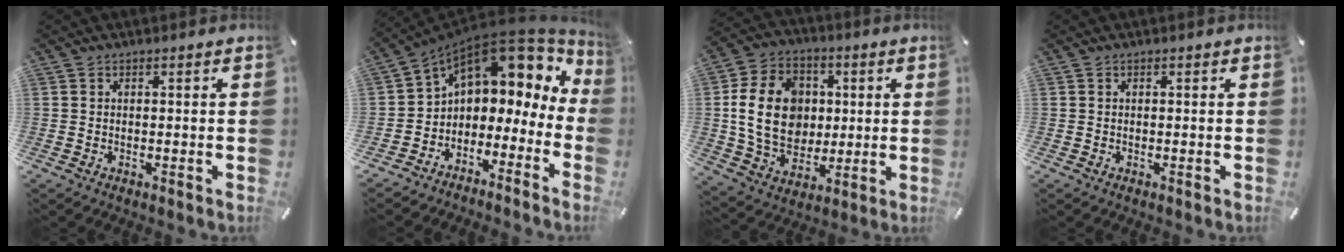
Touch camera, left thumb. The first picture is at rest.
{"total": 8.2, "force": [3.9, 6.0, 4.1], "torque": [-0.068, -0.047, 0.061]}
{"total": 17.1, "force": [1.3, 13.8, 10.1], "torque": [-0.211, 0.013, 0.026]}
{"total": 0.0}